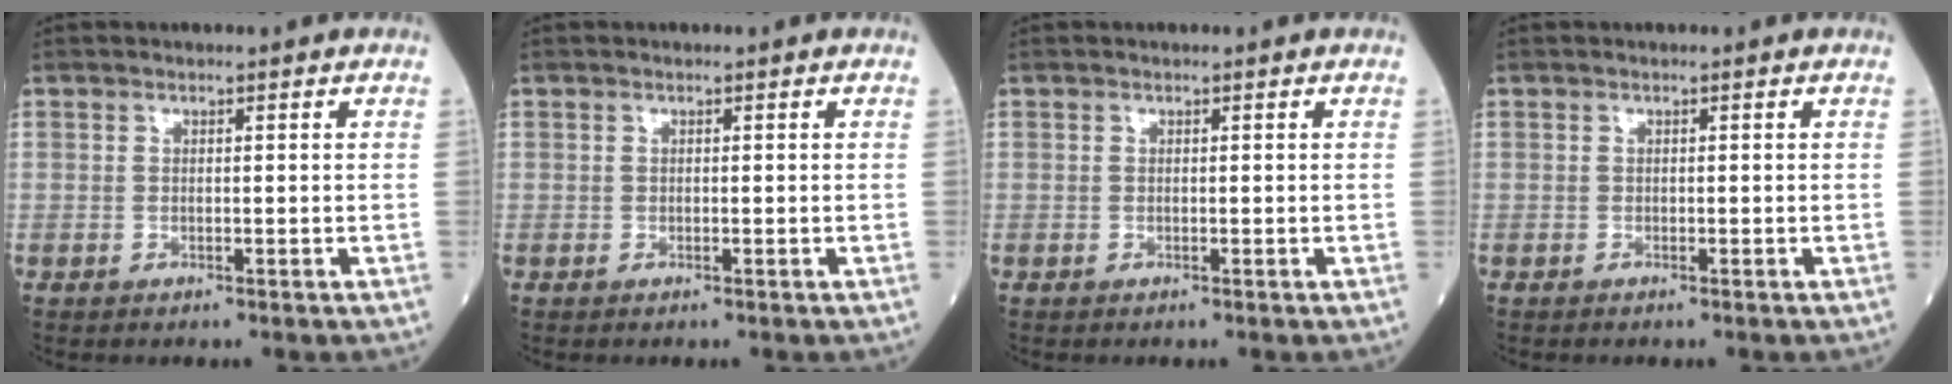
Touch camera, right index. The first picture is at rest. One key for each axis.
{"total": 0.0}
{"total": 0.0}
{"total": 0.0}